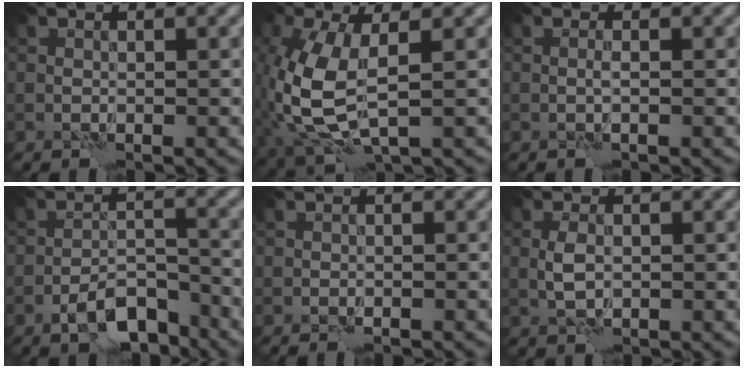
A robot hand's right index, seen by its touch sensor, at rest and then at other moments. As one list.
[{"total": 8.4, "force": [-0.5, 4.1, 7.3], "torque": [-0.193, -0.007, -0.008]}, {"total": 0.7, "force": [-0.2, -0.1, 0.7], "torque": [-0.014, 0.003, -0.007]}, {"total": 5.5, "force": [-3.8, 2.1, 3.5], "torque": [-0.052, 0.005, -0.067]}, {"total": 0.7, "force": [-0.6, 0.1, 0.3], "torque": [-0.002, 0.001, -0.012]}, {"total": 1.9, "force": [-0.1, 1.1, 1.6], "torque": [-0.039, 0.000, -0.004]}]